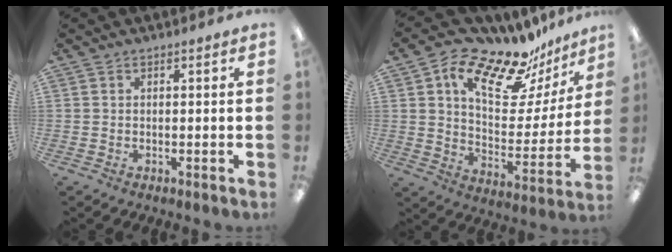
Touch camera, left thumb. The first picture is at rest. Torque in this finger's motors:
{"motor_torque": [0.39, 0.52, 1.12, -1.65, 0.22]}